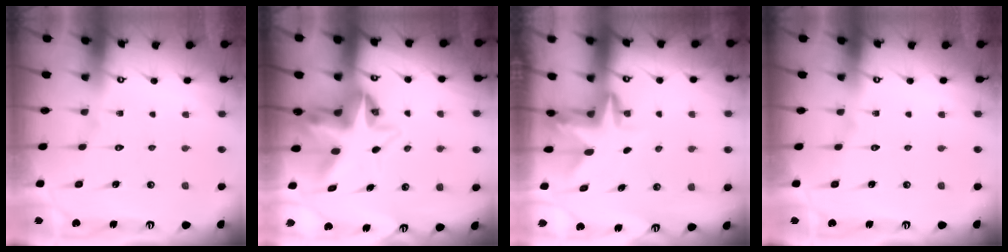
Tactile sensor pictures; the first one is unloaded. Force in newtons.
{"total": 8.1, "press": 8.1, "slide": 1.0}
{"total": 2.7, "press": 2.7, "slide": 0.2}
{"total": 0.0}